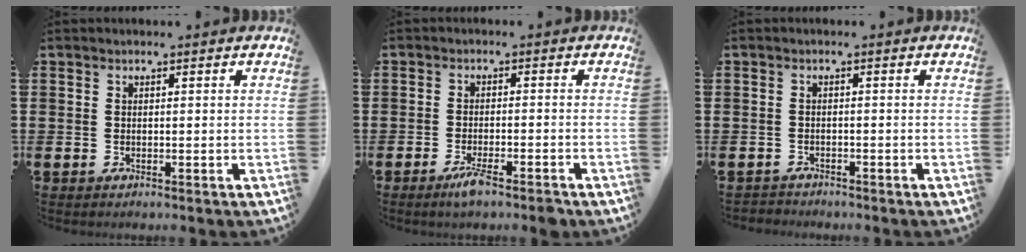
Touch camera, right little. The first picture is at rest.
{"total": 3.2, "force": [-2.1, 0.1, 2.3], "torque": [-0.037, -0.002, -0.036]}
{"total": 0.9, "force": [-0.9, 0.2, -0.1], "torque": [0.000, 0.003, -0.020]}